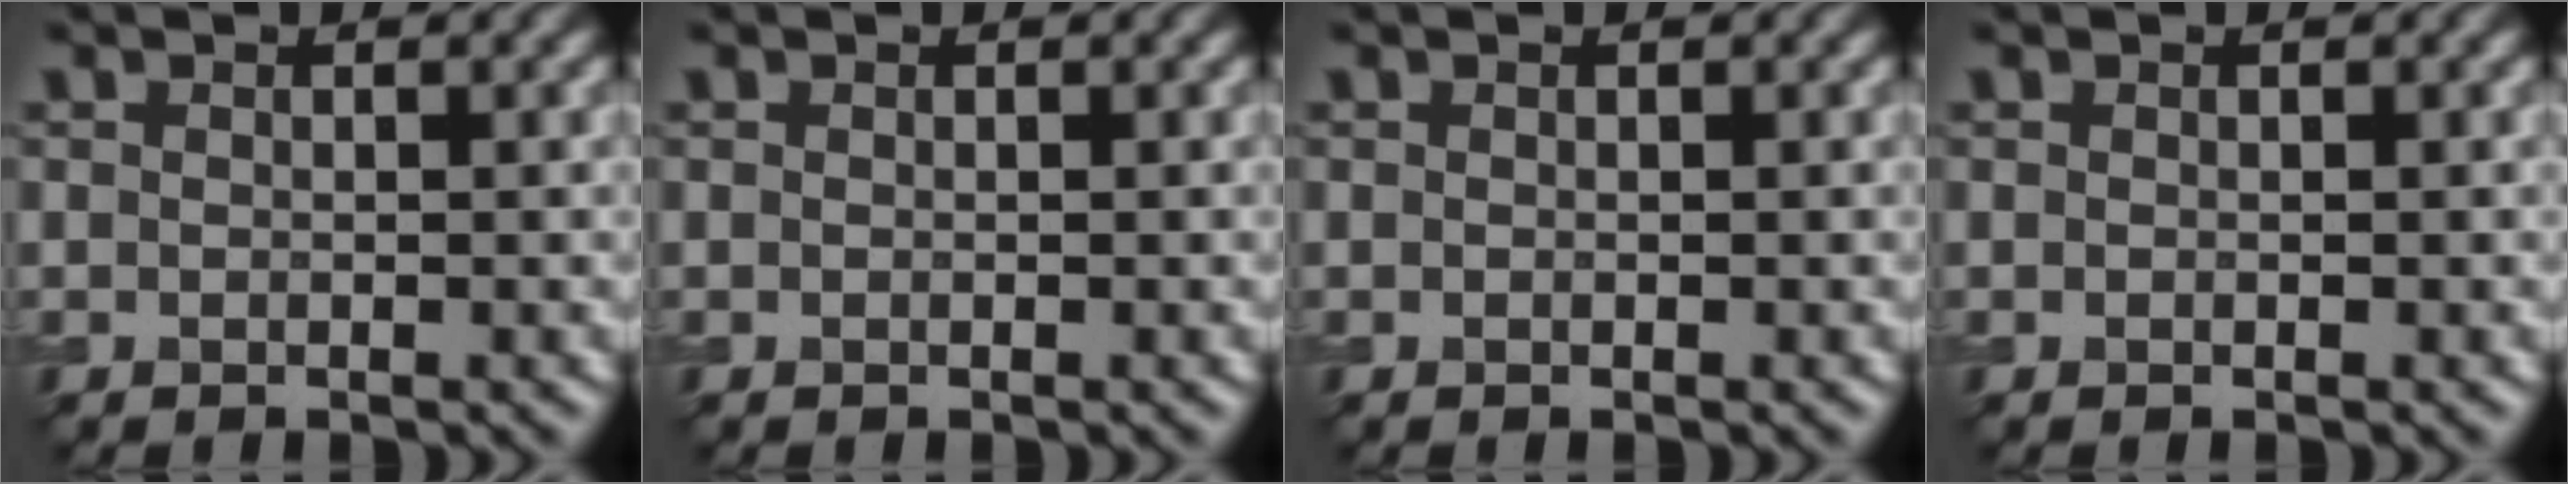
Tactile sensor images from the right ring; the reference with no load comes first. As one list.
[{"total": 0.0}, {"total": 0.0}, {"total": 0.0}]